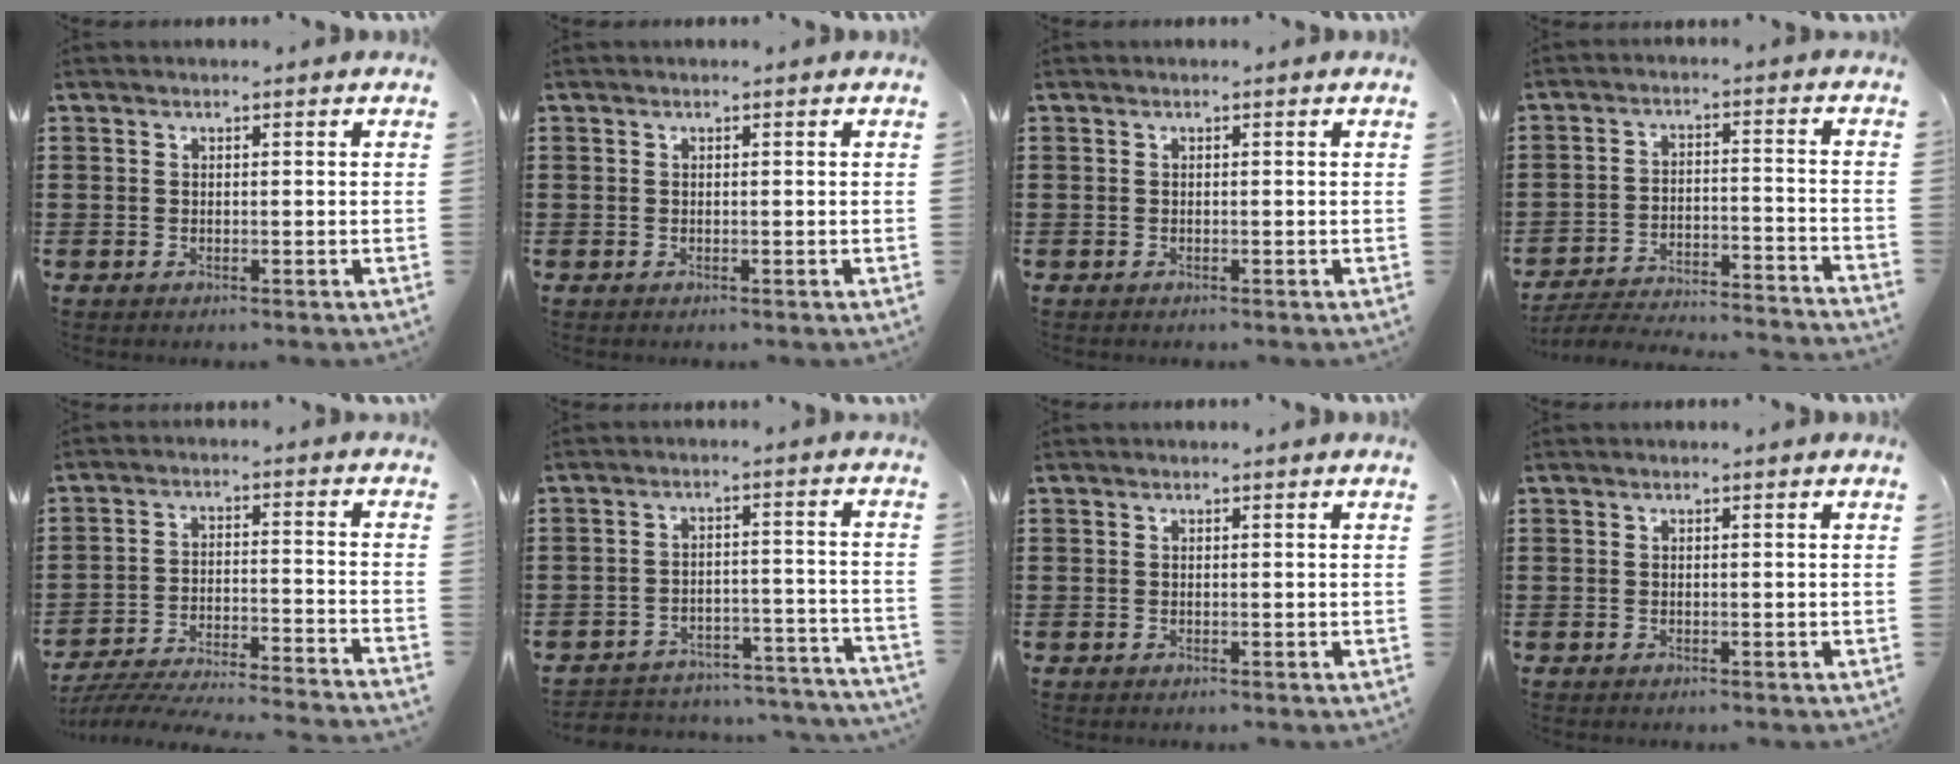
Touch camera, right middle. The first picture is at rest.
{"total": 0.0}
{"total": 0.0}
{"total": 4.4, "force": [-4.3, 0.1, 1.1], "torque": [-0.030, -0.004, -0.093]}
{"total": 5.7, "force": [-5.5, 0.0, 1.5], "torque": [-0.036, -0.008, -0.112]}
{"total": 4.2, "force": [-4.1, 0.7, 0.6], "torque": [-0.015, 0.003, -0.087]}
{"total": 0.0}
{"total": 0.0}